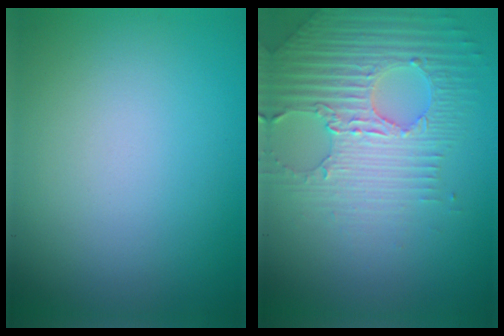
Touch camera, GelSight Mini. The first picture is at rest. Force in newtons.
{"total": 4.8, "press": 4.3, "slide": 2.2}